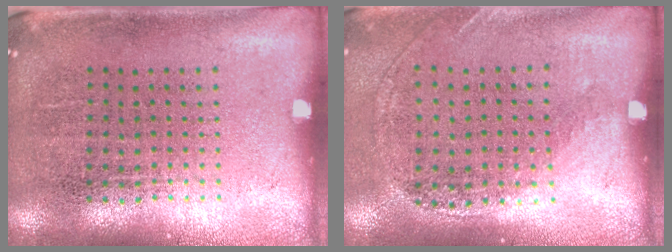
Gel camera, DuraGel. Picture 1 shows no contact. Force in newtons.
{"total": 1.2, "press": 1.0, "slide": 0.7}